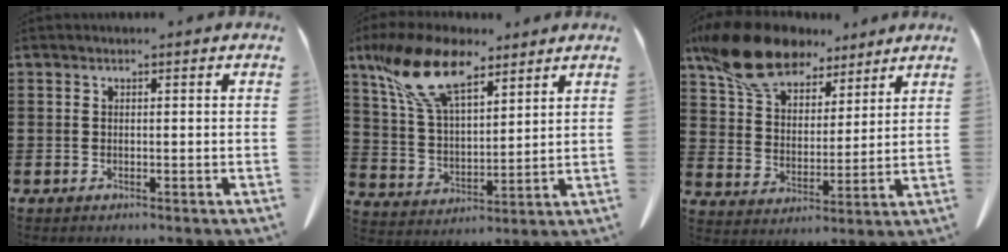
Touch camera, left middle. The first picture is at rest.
{"total": 13.8, "force": [9.4, 5.4, 8.6], "torque": [-0.205, -0.020, 0.172]}
{"total": 13.1, "force": [10.3, 5.3, 6.0], "torque": [-0.151, -0.031, 0.196]}